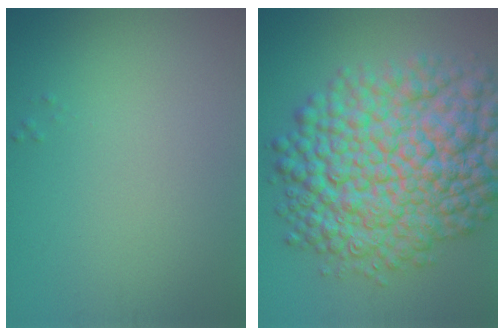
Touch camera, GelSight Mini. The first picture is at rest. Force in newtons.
{"total": 14.0, "press": 14.0, "slide": 0.2}